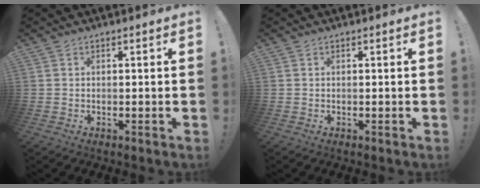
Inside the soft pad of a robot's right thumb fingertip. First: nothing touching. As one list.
[{"total": 0.0}]